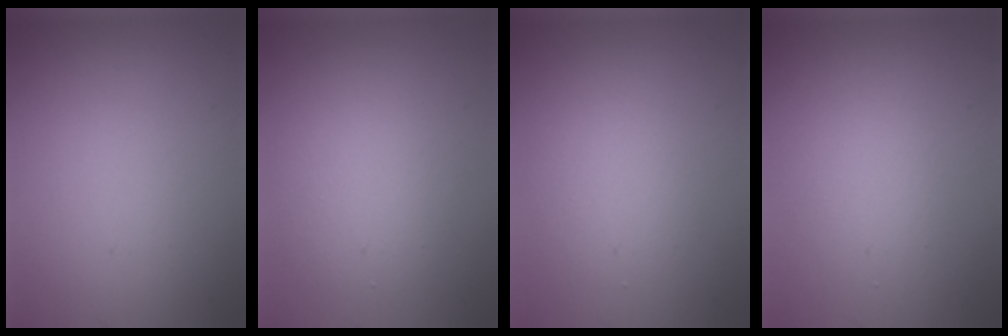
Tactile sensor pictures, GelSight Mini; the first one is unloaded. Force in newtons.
{"total": 3.6, "press": 3.6, "slide": 0.4}
{"total": 2.7, "press": 2.7, "slide": 0.2}
{"total": 2.0, "press": 2.0, "slide": 0.1}